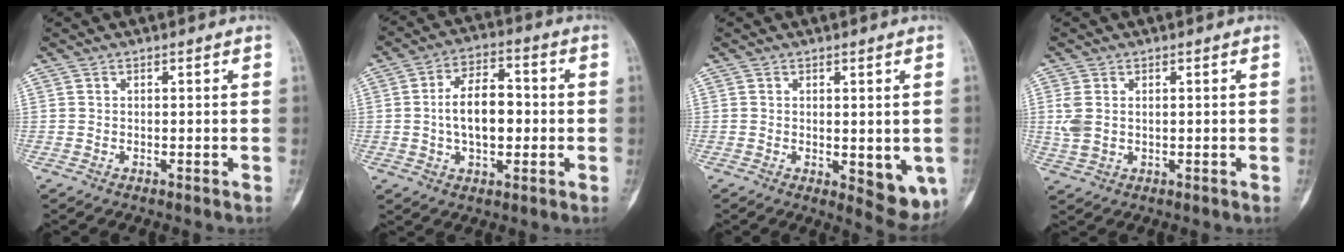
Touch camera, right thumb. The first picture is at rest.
{"total": 11.0, "force": [-0.3, 6.3, 9.1], "torque": [-0.135, 0.020, -0.009]}
{"total": 7.6, "force": [-1.3, 3.3, 6.8], "torque": [-0.064, -0.018, -0.008]}
{"total": 4.2, "force": [0.6, 2.8, 3.0], "torque": [-0.079, 0.001, 0.018]}